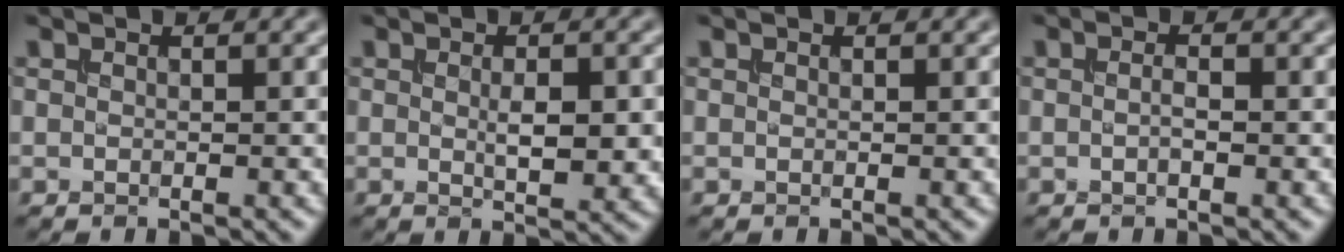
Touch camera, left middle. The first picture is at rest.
{"total": 3.2, "force": [-0.1, 1.2, 3.0], "torque": [-0.055, -0.005, 0.003]}
{"total": 0.0}
{"total": 1.0, "force": [-0.2, 0.2, 1.0], "torque": [-0.021, -0.004, -0.003]}